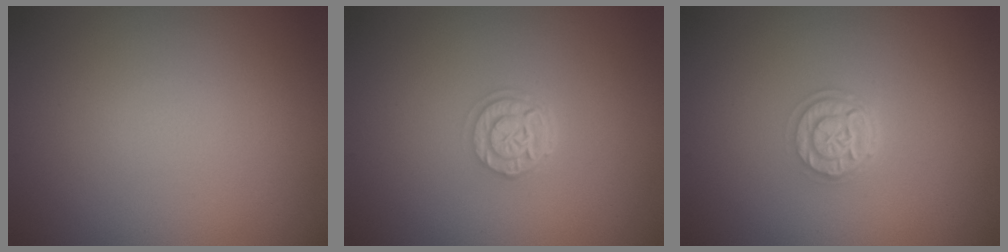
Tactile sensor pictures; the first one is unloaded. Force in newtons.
{"total": 2.6, "press": 2.1, "slide": 1.5}
{"total": 2.8, "press": 2.1, "slide": 1.8}